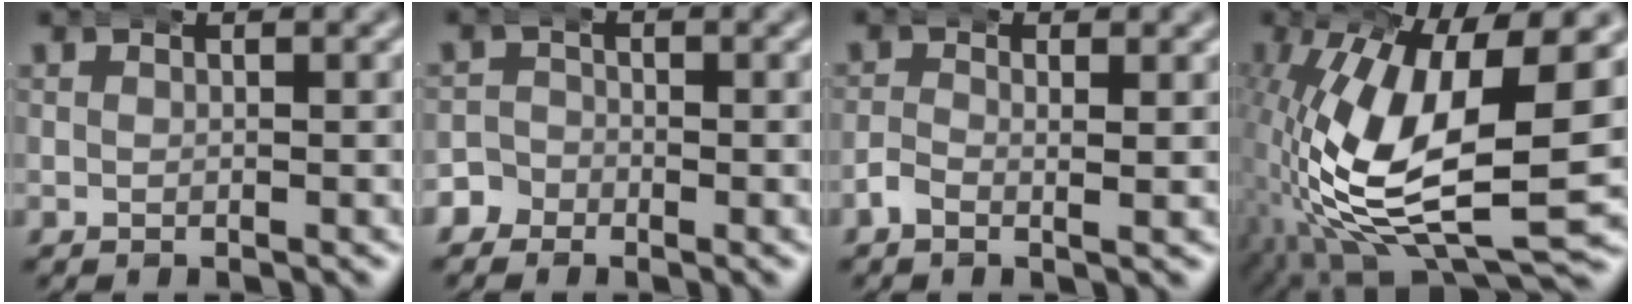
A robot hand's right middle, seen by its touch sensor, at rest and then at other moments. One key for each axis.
{"total": 3.1, "fx": -1.5, "fy": 2.7, "fz": 0.3, "tx": -0.015, "ty": -0.001, "tz": -0.037}
{"total": 1.2, "fx": -0.4, "fy": 0.4, "fz": 1.1, "tx": -0.024, "ty": -0.007, "tz": -0.010}
{"total": 15.0, "fx": -0.4, "fy": 6.7, "fz": 13.4, "tx": -0.251, "ty": -0.029, "tz": 0.015}